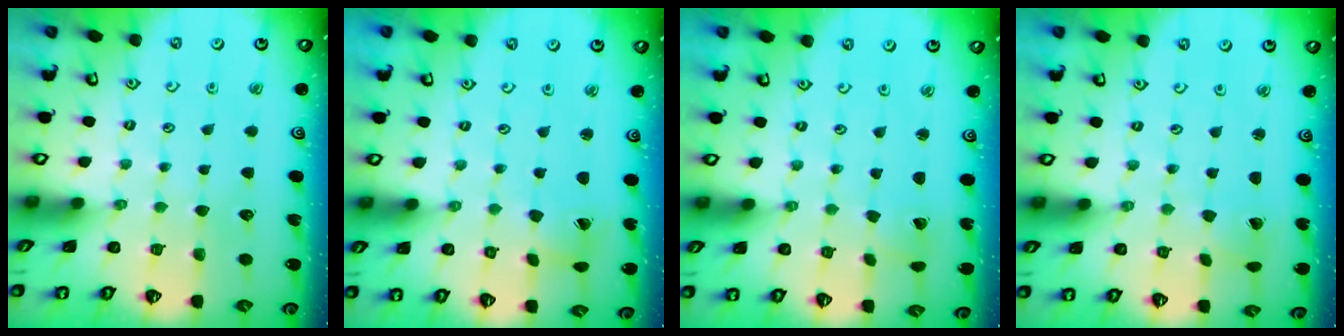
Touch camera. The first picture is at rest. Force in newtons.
{"total": 2.9, "press": 2.9, "slide": 0.4}
{"total": 1.5, "press": 1.5, "slide": 0.2}
{"total": 1.2, "press": 1.2, "slide": 0.1}